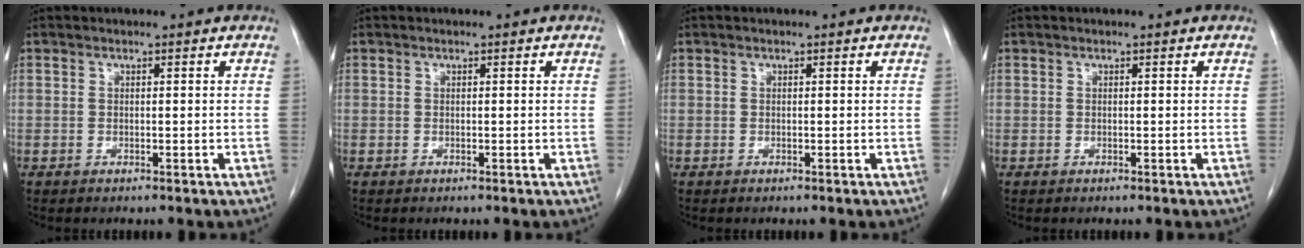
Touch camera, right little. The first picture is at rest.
{"total": 0.0}
{"total": 0.0}
{"total": 0.0}